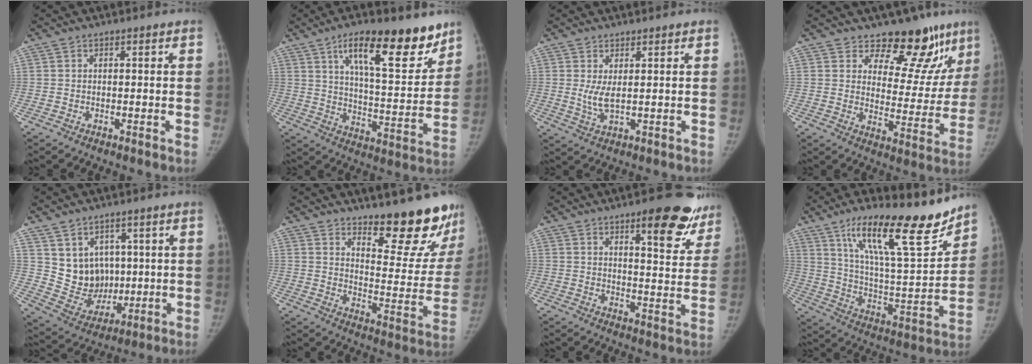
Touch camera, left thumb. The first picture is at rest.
{"total": 19.3, "force": [12.0, 6.4, 13.7], "torque": [-0.164, -0.067, 0.192]}
{"total": 3.3, "force": [0.7, 1.0, 3.1], "torque": [-0.064, -0.013, 0.019]}
{"total": 14.7, "force": [11.3, 7.2, 6.1], "torque": [-0.018, -0.089, 0.146]}
{"total": 9.7, "force": [2.7, 8.3, 4.2], "torque": [-0.029, -0.022, 0.070]}
{"total": 17.6, "force": [13.9, 4.9, 9.6], "torque": [-0.081, -0.129, 0.187]}
{"total": 15.2, "force": [9.6, 4.9, 10.7], "torque": [-0.081, -0.056, 0.122]}
{"total": 23.2, "force": [16.1, 5.3, 15.8], "torque": [-0.224, -0.079, 0.272]}